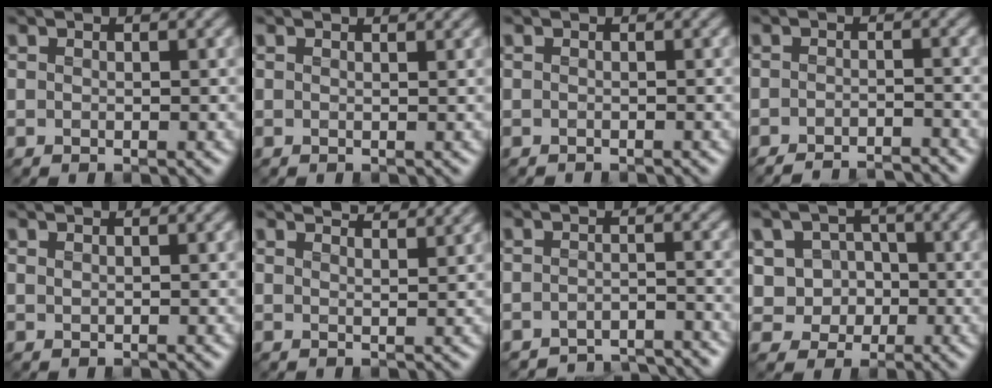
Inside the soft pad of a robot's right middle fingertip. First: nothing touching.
{"total": 1.2, "force": [1.2, 0.1, 0.3], "torque": [-0.010, -0.001, 0.010]}
{"total": 0.6, "force": [-0.4, -0.1, -0.4], "torque": [0.009, -0.009, -0.014]}
{"total": 4.1, "force": [-4.0, 0.3, 0.7], "torque": [-0.009, 0.001, -0.061]}
{"total": 0.0}
{"total": 3.5, "force": [3.3, 0.5, 1.2], "torque": [-0.013, 0.007, 0.029]}
{"total": 4.6, "force": [-4.6, 0.6, 0.2], "torque": [0.000, -0.008, -0.068]}
{"total": 5.2, "force": [-0.2, 4.8, 1.9], "torque": [-0.030, 0.017, -0.020]}